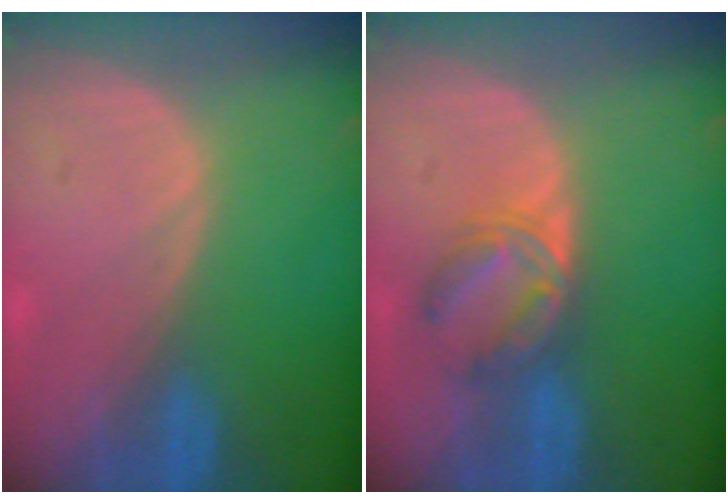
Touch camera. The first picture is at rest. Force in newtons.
{"total": 5.5, "press": 5.4, "slide": 1.0}